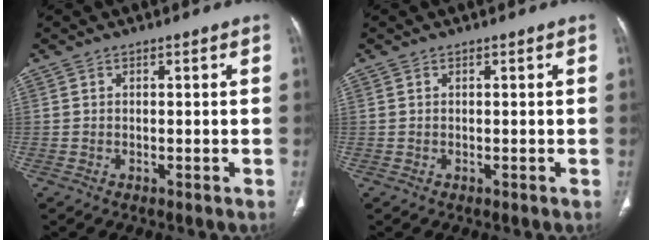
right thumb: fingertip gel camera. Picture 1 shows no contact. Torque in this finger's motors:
{"motor_torque": [-0.12, 0.31, -0.47, 0.38, 0.03]}